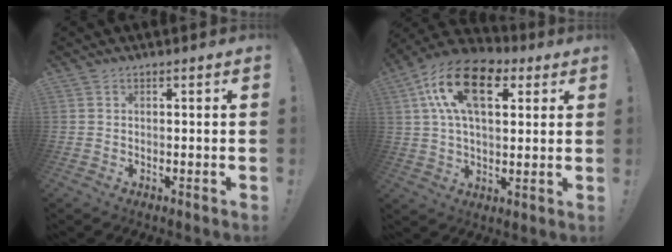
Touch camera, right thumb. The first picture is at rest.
{"total": 19.0, "force": [6.9, 10.7, 14.1], "torque": [-0.250, -0.011, 0.119]}